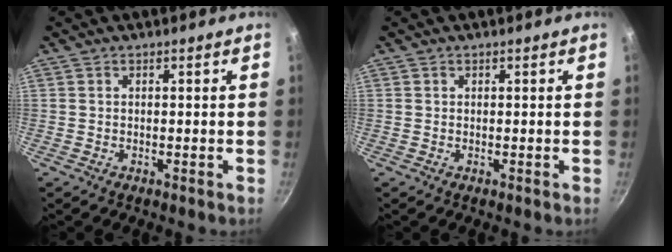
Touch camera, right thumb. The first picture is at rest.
{"total": 0.0}